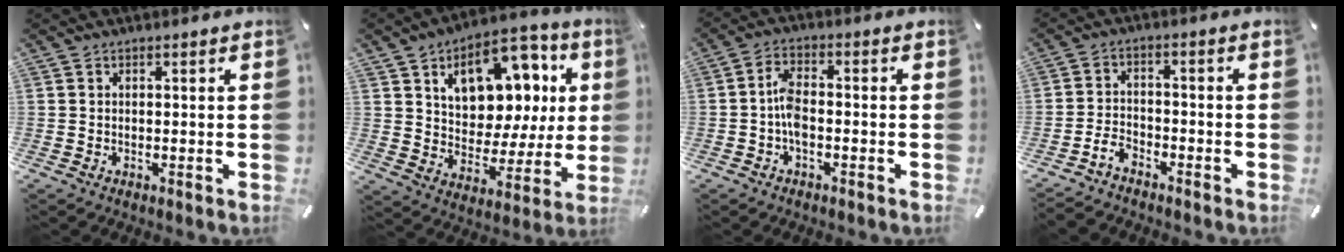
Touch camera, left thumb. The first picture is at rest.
{"total": 14.6, "force": [6.9, 10.1, 8.1], "torque": [-0.114, -0.045, 0.121]}
{"total": 5.2, "force": [-1.4, 2.6, 4.2], "torque": [-0.085, 0.009, -0.028]}
{"total": 4.6, "force": [-3.6, 2.3, 1.7], "torque": [-0.048, 0.015, -0.073]}